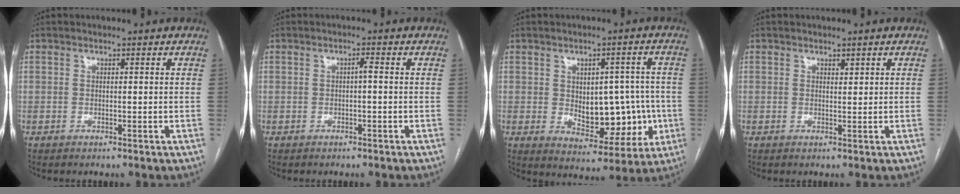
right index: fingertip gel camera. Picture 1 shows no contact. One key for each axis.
{"total": 1.0, "fx": -0.1, "fy": 0.1, "fz": 1.0, "tx": -0.015, "ty": 0.002, "tz": -0.002}
{"total": 11.5, "fx": -0.9, "fy": 6.4, "fz": 9.5, "tx": -0.114, "ty": 0.016, "tz": 0.006}
{"total": 0.7, "fx": 0.5, "fy": 0.3, "fz": 0.4, "tx": -0.004, "ty": -0.003, "tz": 0.008}